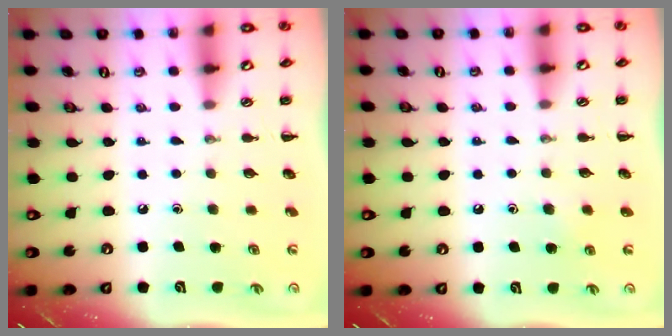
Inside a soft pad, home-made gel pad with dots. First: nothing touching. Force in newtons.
{"total": 2.9, "press": 2.6, "slide": 1.3}